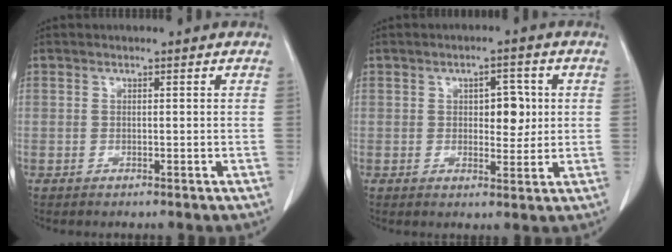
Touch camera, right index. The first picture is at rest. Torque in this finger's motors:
{"motor_torque": [-0.05, 0.13, 0.03, 0.03]}